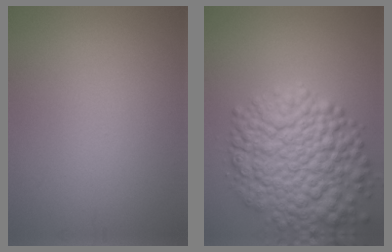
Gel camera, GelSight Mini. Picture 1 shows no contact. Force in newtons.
{"total": 9.8, "press": 9.8, "slide": 0.3}